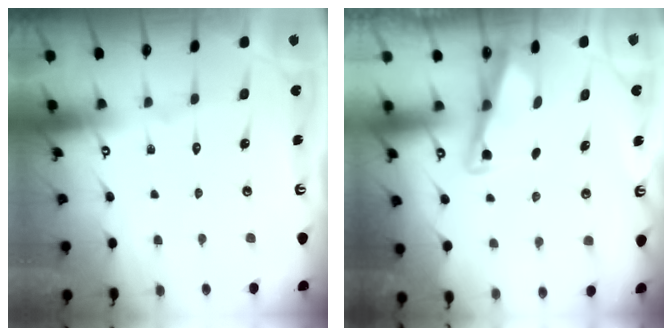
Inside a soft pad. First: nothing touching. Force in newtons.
{"total": 3.0, "press": 2.9, "slide": 0.3}